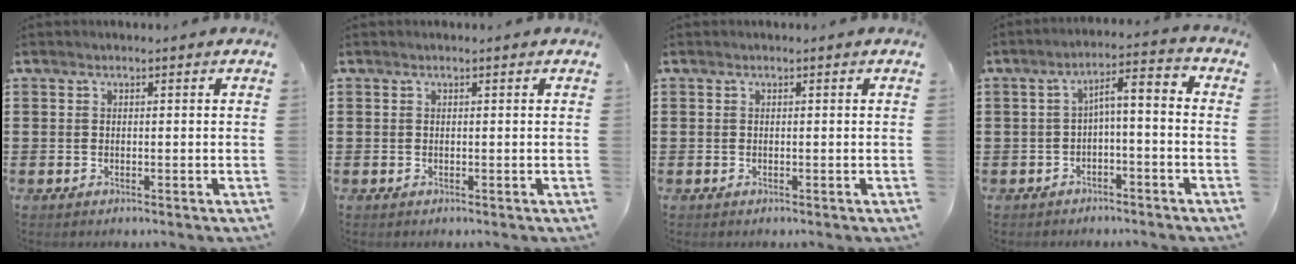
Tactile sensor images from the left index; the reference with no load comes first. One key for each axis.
{"total": 0.0}
{"total": 0.0}
{"total": 3.5, "fx": -2.1, "fy": 0.7, "fz": 2.7, "tx": -0.057, "ty": -0.004, "tz": -0.052}